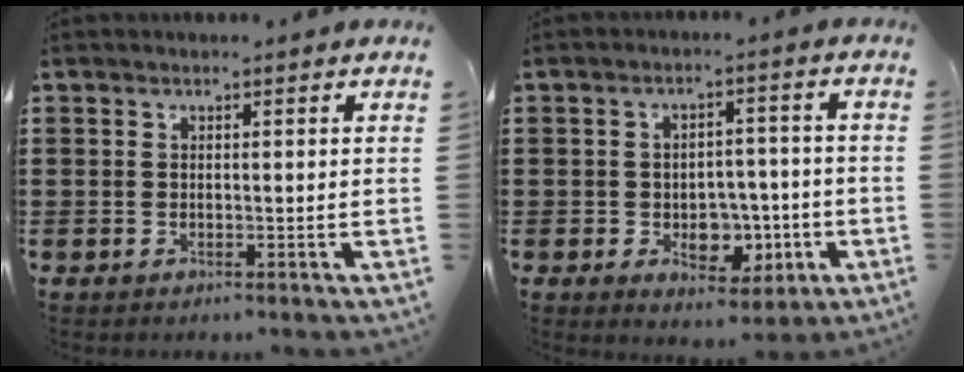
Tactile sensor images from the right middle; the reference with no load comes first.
{"total": 5.2, "force": [-1.6, 4.0, 2.8], "torque": [-0.041, 0.006, -0.030]}